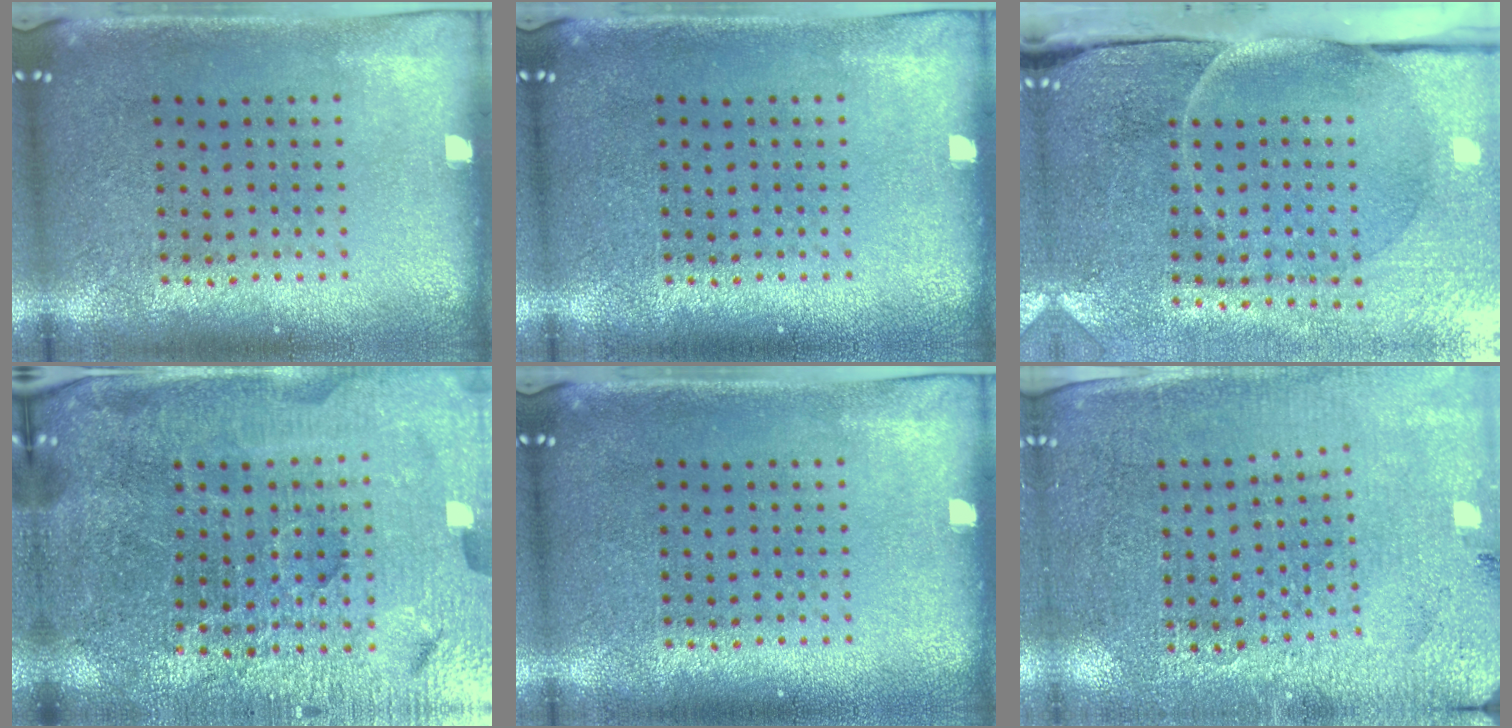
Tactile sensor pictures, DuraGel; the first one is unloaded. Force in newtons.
{"total": 0.0}
{"total": 4.9, "press": 3.9, "slide": 2.9}
{"total": 5.2, "press": 4.9, "slide": 1.7}
{"total": 0.0}
{"total": 2.8, "press": 2.8, "slide": 0.5}